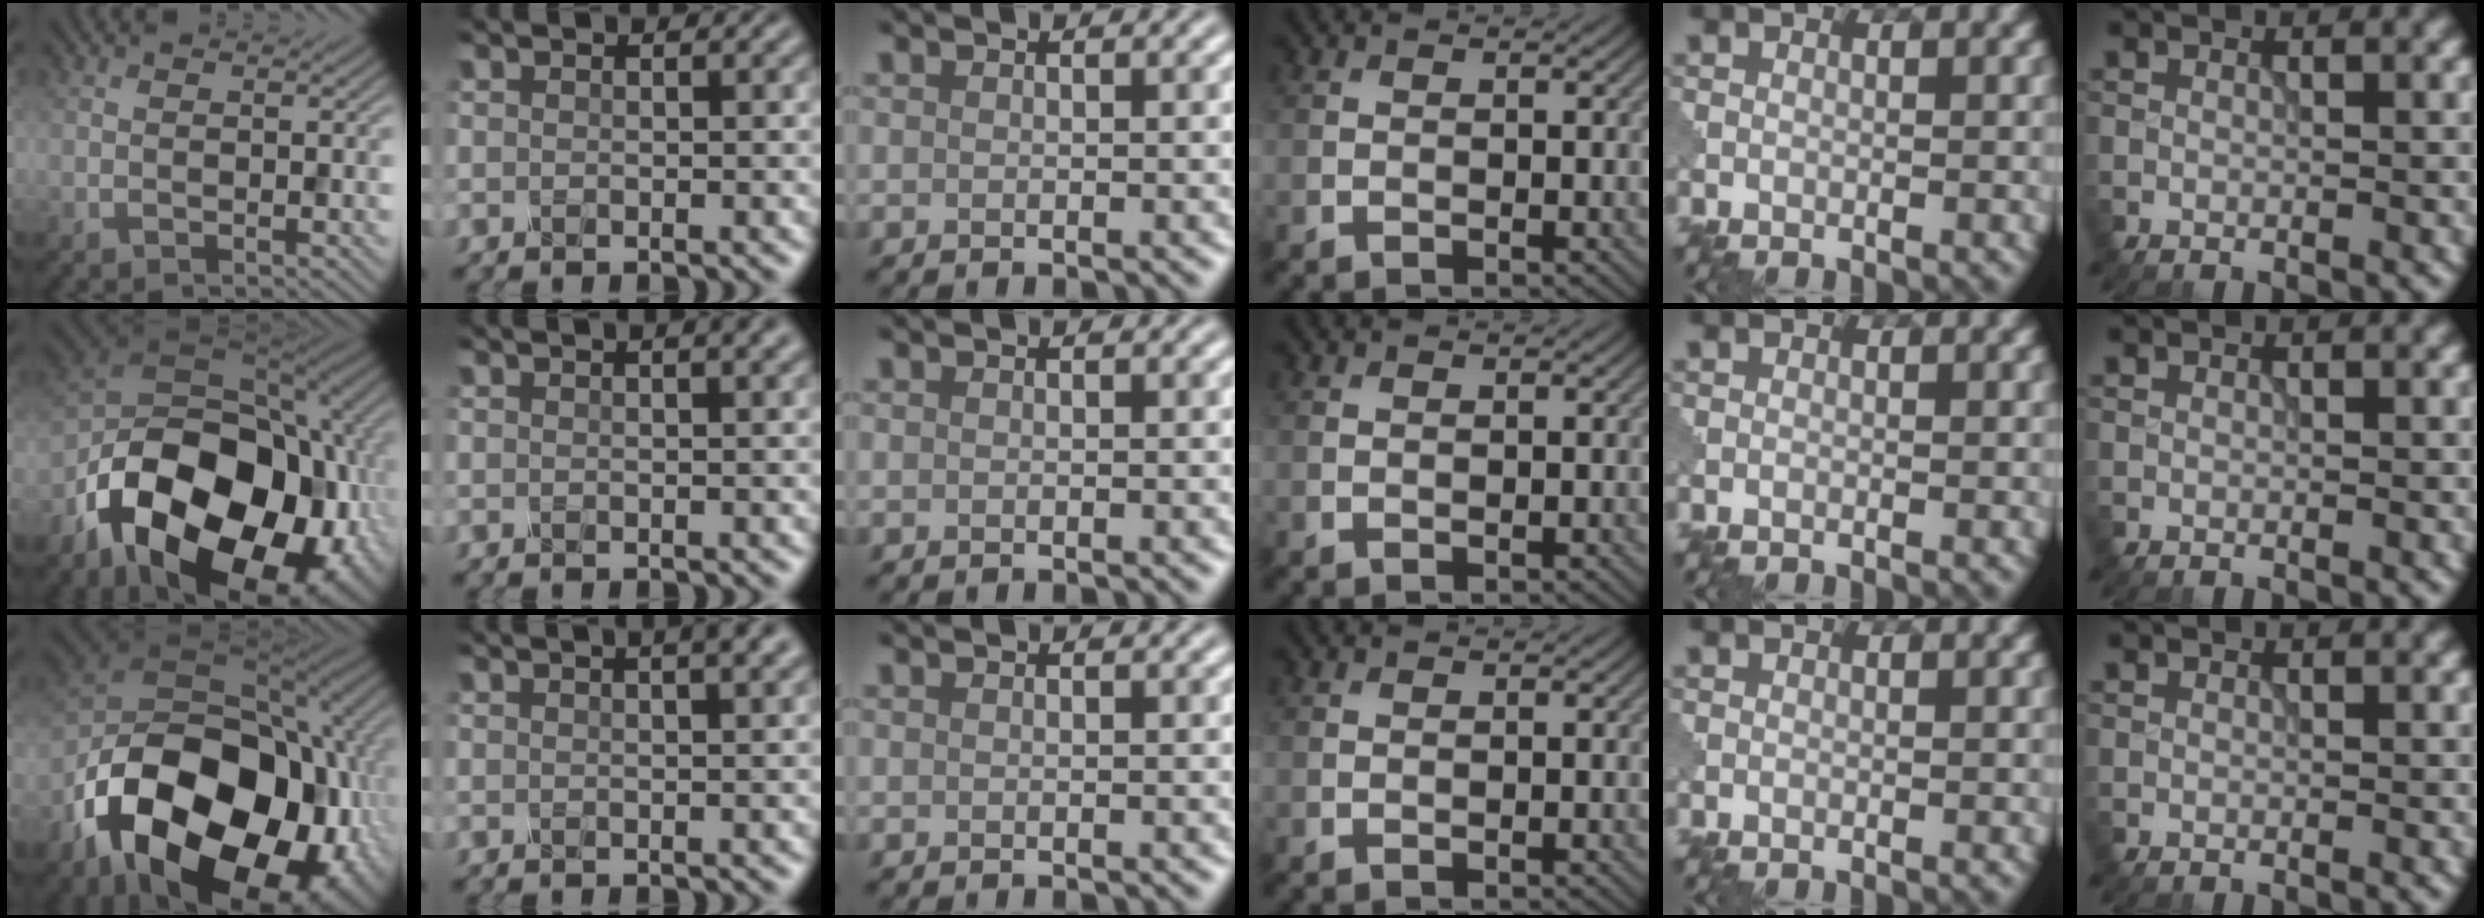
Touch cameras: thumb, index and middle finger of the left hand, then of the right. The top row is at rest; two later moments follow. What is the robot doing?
{"motion": "shake", "object": "sieve"}